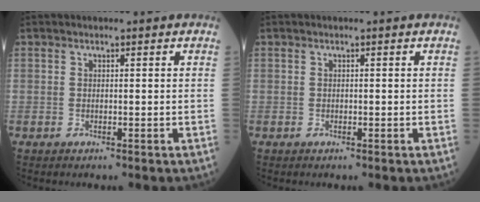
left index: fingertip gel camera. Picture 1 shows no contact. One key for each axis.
{"total": 0.0}